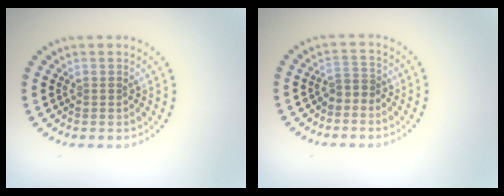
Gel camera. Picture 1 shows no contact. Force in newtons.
{"total": 1.3, "press": 1.0, "slide": 0.8}